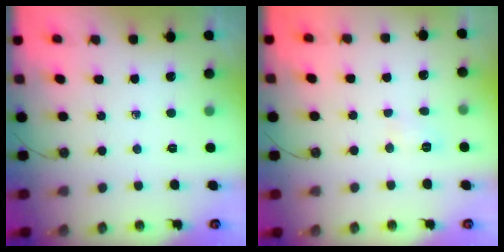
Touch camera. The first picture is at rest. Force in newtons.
{"total": 3.9, "press": 3.9, "slide": 0.4}